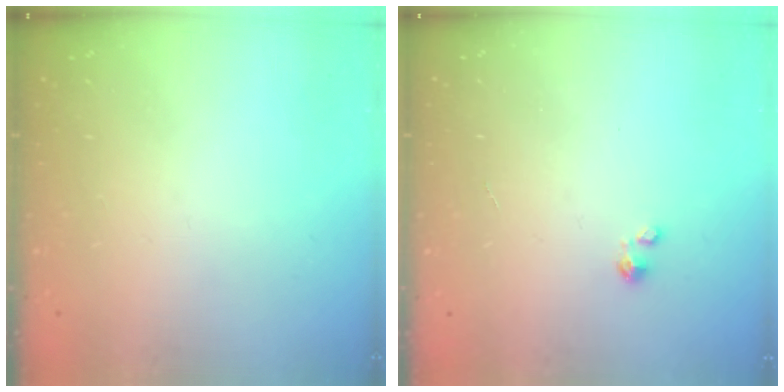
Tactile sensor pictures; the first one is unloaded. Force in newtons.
{"total": 0.0}